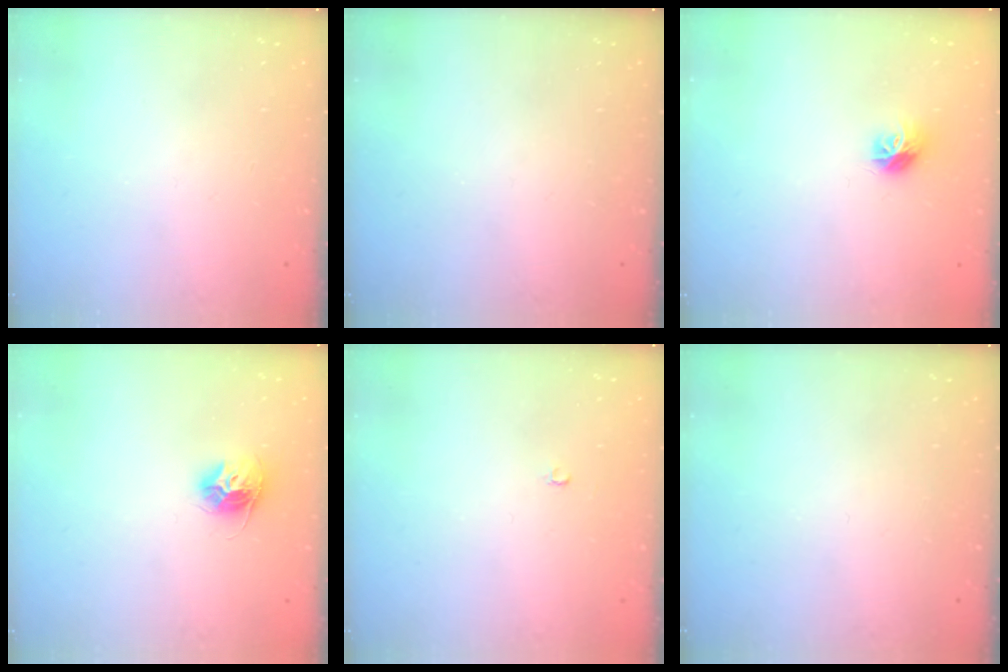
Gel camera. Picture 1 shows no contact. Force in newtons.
{"total": 0.0}
{"total": 7.7, "press": 7.7, "slide": 0.2}
{"total": 10.3, "press": 10.3, "slide": 0.8}
{"total": 2.1, "press": 2.1, "slide": 0.2}
{"total": 0.0}